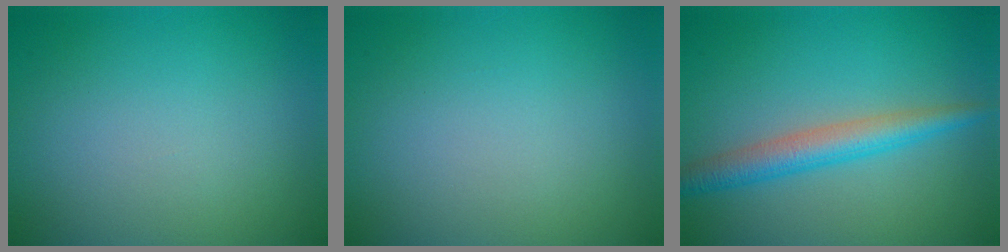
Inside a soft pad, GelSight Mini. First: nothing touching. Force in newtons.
{"total": 0.0}
{"total": 3.8, "press": 3.8, "slide": 0.1}